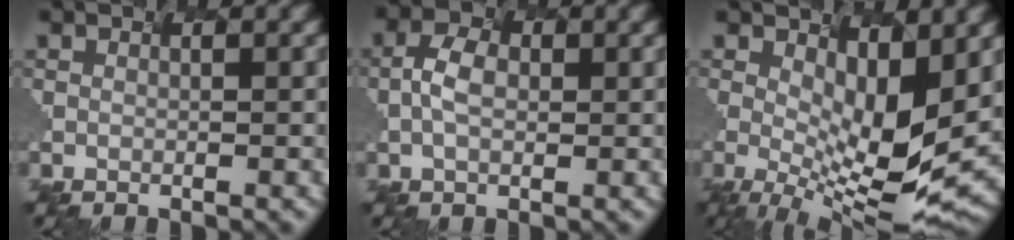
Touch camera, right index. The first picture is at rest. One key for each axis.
{"total": 1.8, "fx": -1.4, "fy": 0.7, "fz": 0.8, "tx": -0.050, "ty": -0.009, "tz": 0.004}
{"total": 6.7, "fx": 0.2, "fy": 1.3, "fz": 6.5, "tx": -0.141, "ty": -0.024, "tz": 0.039}